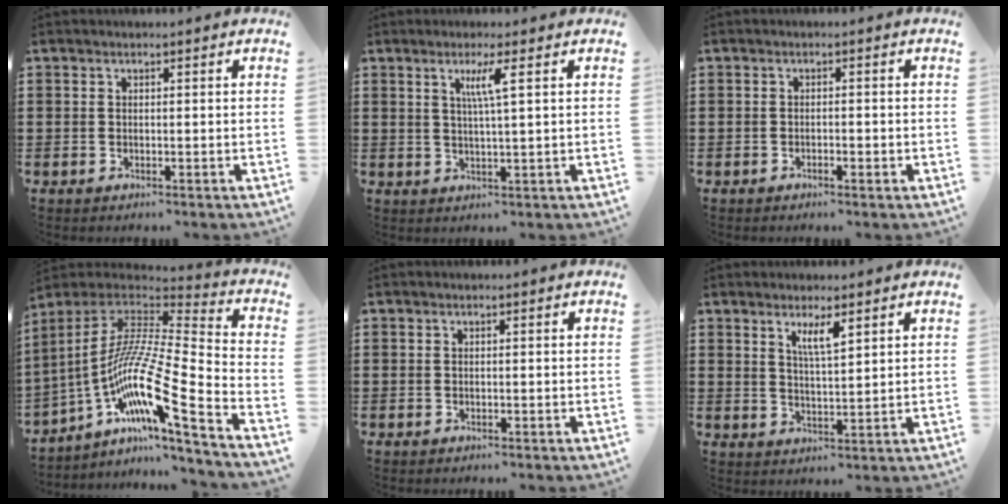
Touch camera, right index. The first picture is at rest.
{"total": 3.7, "force": [1.3, -0.3, 3.4], "torque": [-0.070, -0.005, 0.018]}
{"total": 0.9, "force": [-0.6, 0.3, 0.6], "torque": [-0.014, -0.003, -0.010]}
{"total": 14.1, "force": [-6.4, 1.7, 12.4], "torque": [-0.269, -0.028, -0.135]}
{"total": 0.0}
{"total": 3.9, "force": [2.3, 0.9, 3.1], "torque": [-0.066, 0.004, 0.040]}